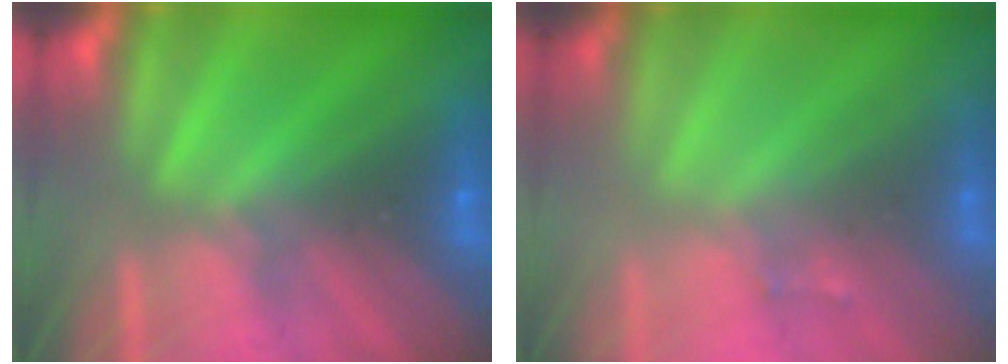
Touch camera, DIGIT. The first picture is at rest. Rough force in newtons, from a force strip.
{"total": 1.5}